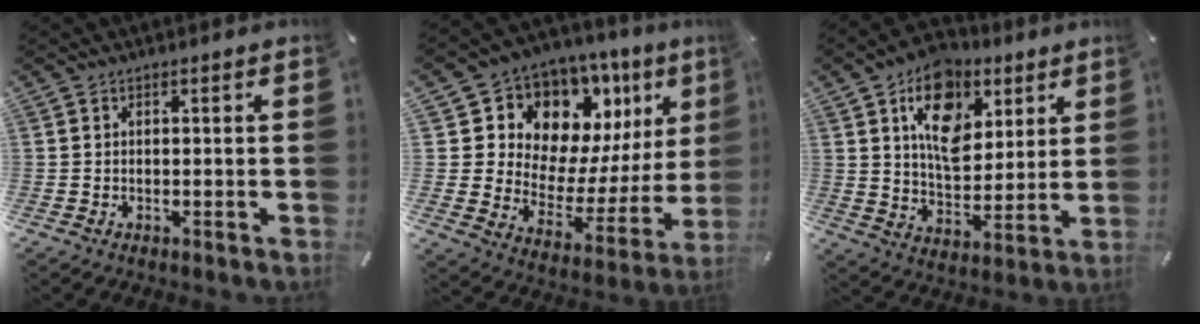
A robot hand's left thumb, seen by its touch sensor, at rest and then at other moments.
{"total": 11.1, "force": [8.2, 7.5, 1.1], "torque": [-0.017, -0.107, 0.148]}
{"total": 15.1, "force": [6.7, 10.8, 8.2], "torque": [-0.122, -0.025, 0.123]}